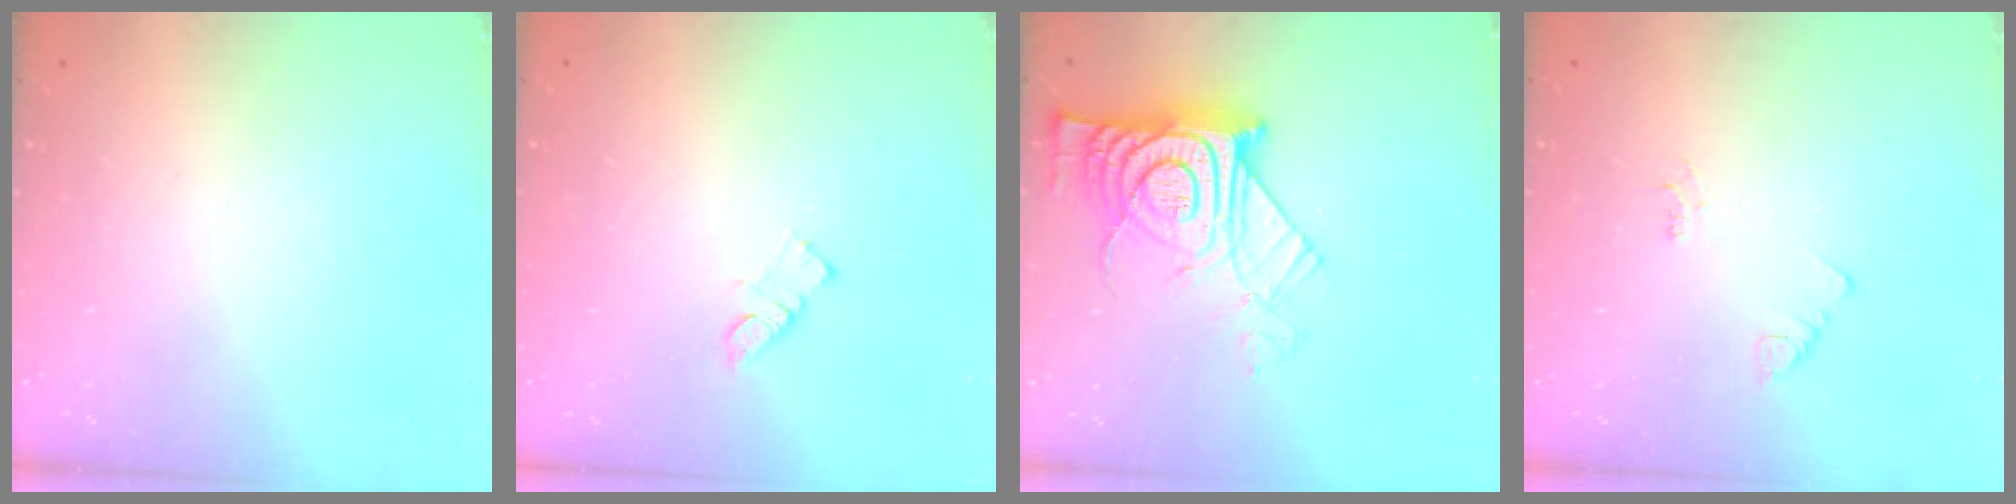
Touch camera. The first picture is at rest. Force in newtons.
{"total": 4.0, "press": 4.0, "slide": 0.4}
{"total": 15.8, "press": 15.8, "slide": 1.2}
{"total": 1.9, "press": 1.9, "slide": 0.3}